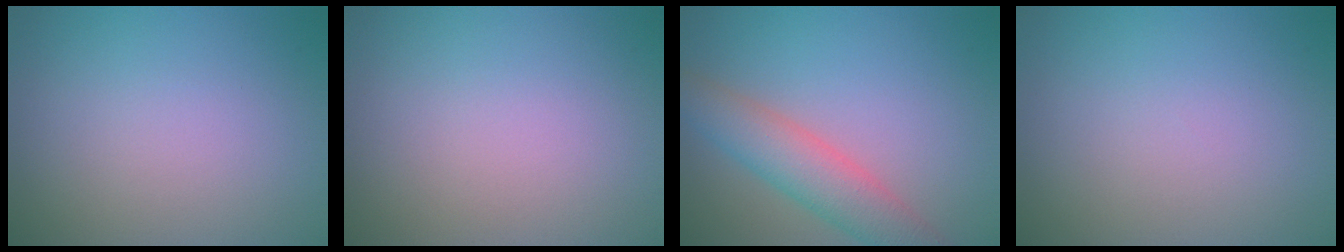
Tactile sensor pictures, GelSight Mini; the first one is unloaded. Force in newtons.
{"total": 0.0}
{"total": 4.9, "press": 4.9, "slide": 0.3}
{"total": 0.0}